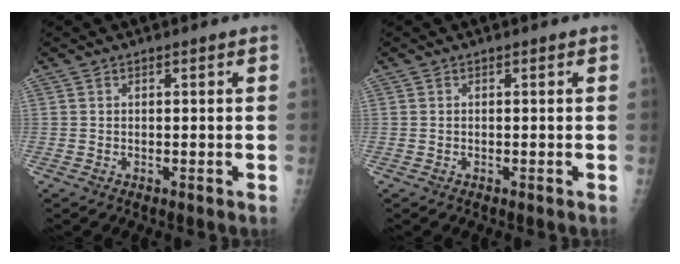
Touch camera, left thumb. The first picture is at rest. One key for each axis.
{"total": 0.0}